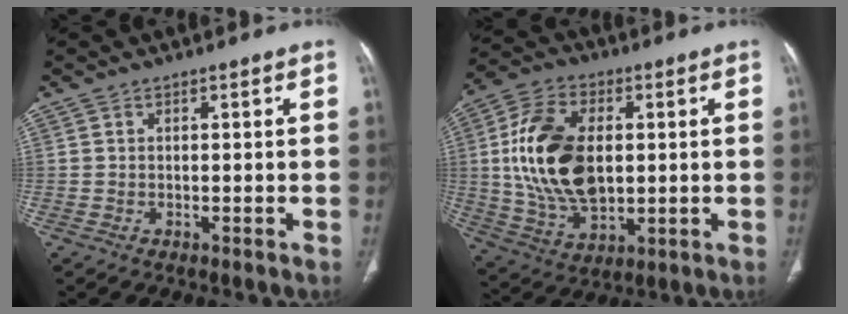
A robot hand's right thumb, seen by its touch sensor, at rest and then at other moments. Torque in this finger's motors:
{"motor_torque": [0.94, 0.99, 1.12, 0.58, 0.49]}